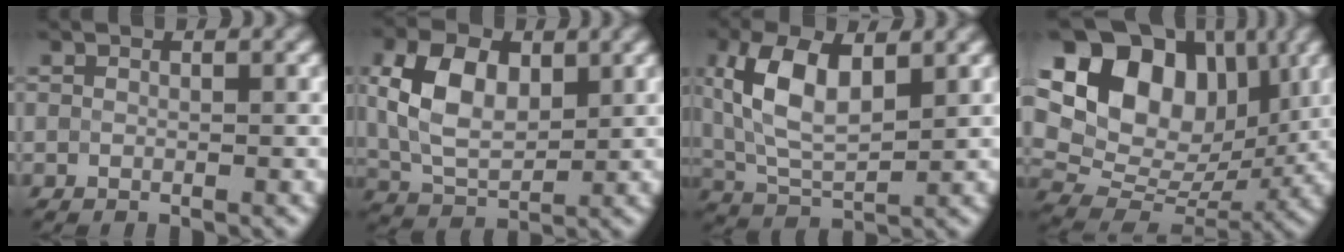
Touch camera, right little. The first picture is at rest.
{"total": 6.7, "force": [2.0, 4.1, 4.9], "torque": [-0.109, 0.014, 0.040]}
{"total": 7.2, "force": [2.5, 3.3, 5.9], "torque": [-0.128, 0.015, 0.051]}
{"total": 15.5, "force": [5.9, 10.8, 9.3], "torque": [-0.167, 0.052, 0.106]}